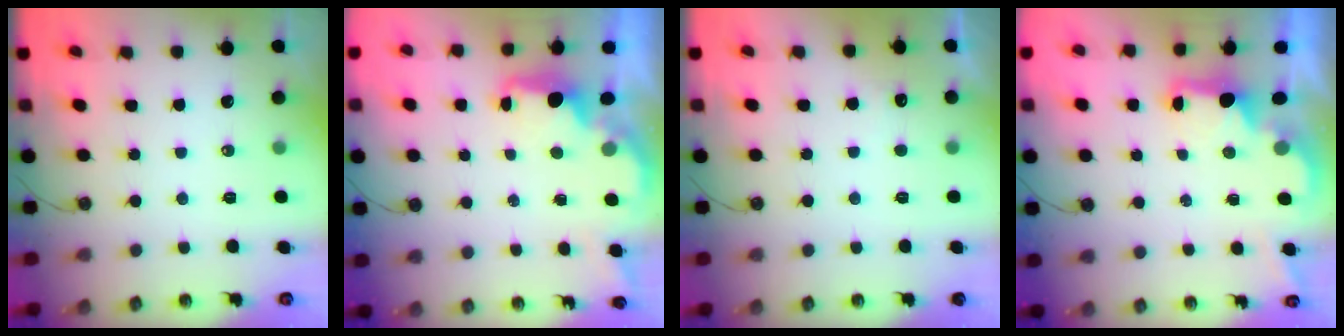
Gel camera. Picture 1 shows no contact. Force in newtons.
{"total": 2.2, "press": 2.1, "slide": 0.8}
{"total": 3.2, "press": 3.0, "slide": 1.1}
{"total": 2.1, "press": 1.9, "slide": 0.8}